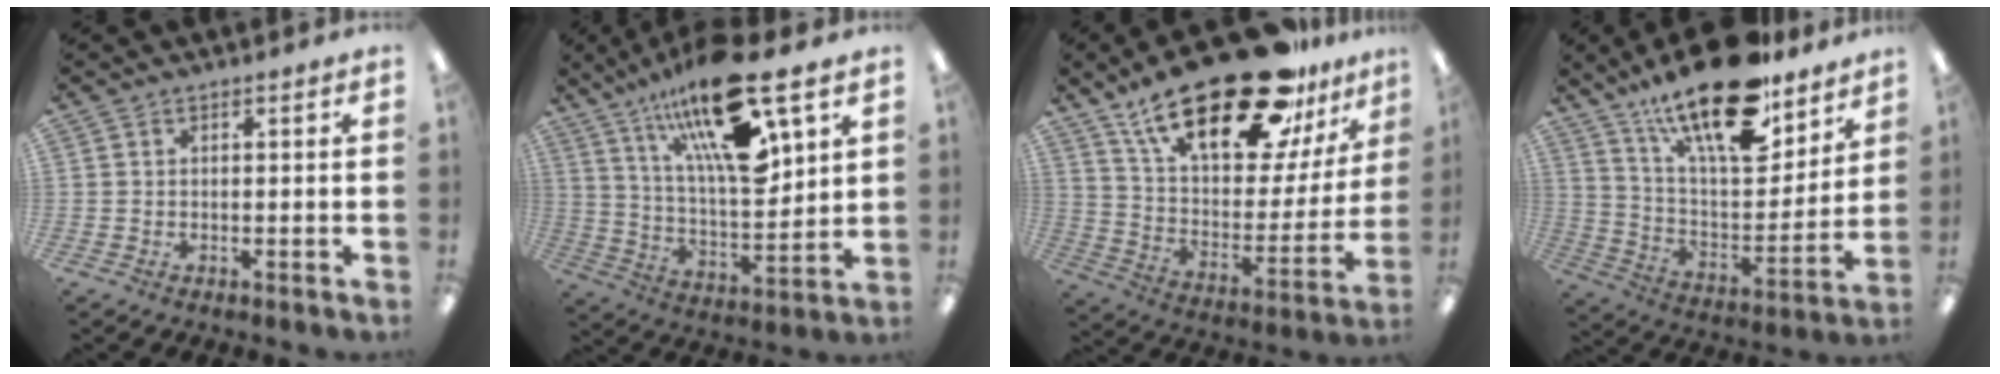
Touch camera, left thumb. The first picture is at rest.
{"total": 23.3, "force": [13.8, 7.4, 17.2], "torque": [-0.295, -0.070, 0.225]}
{"total": 29.5, "force": [20.4, 10.5, 18.5], "torque": [-0.302, -0.124, 0.341]}
{"total": 23.1, "force": [16.7, 8.1, 13.7], "torque": [-0.223, -0.106, 0.285]}